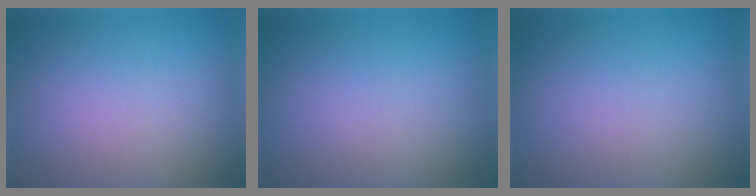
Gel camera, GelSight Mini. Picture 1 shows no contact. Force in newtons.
{"total": 0.0}
{"total": 0.0}